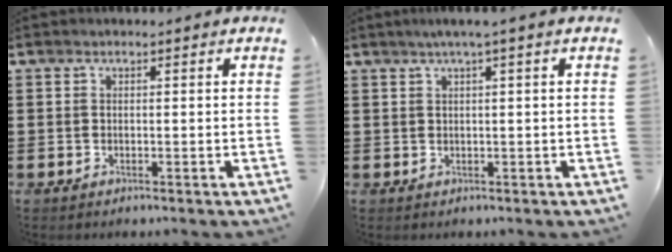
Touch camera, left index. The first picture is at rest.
{"total": 1.6, "force": [0.6, -0.3, 1.5], "torque": [-0.026, -0.003, 0.010]}